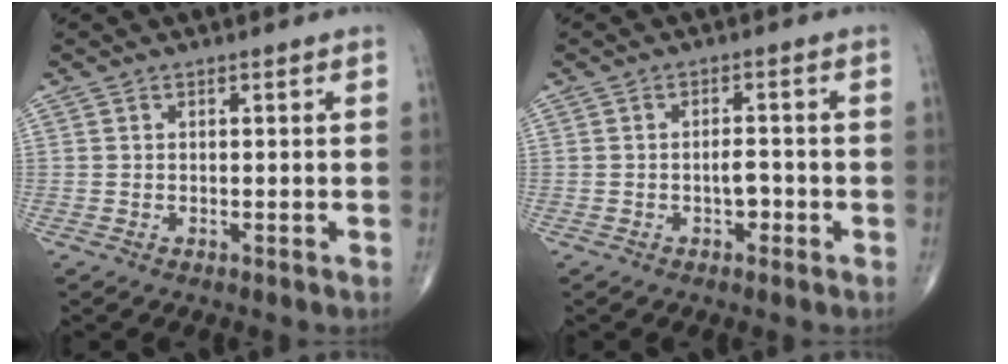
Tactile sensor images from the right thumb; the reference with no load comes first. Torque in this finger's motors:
{"motor_torque": [2.68, 2.34, 0.92, -1.08, 0.53]}